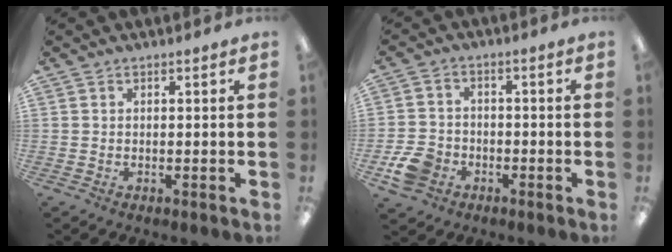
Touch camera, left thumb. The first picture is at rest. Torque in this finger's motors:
{"motor_torque": [0.32, 1.47, 0.29, -0.23, 0.23]}